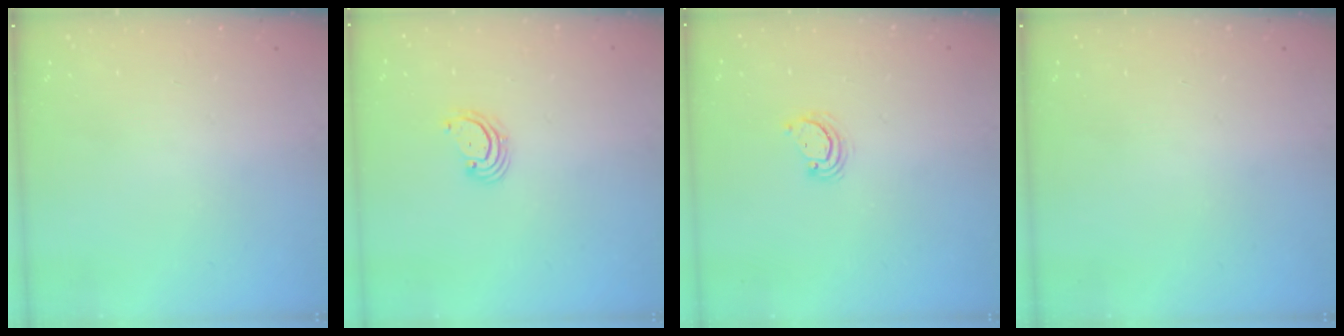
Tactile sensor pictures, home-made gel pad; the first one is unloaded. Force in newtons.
{"total": 2.7, "press": 2.6, "slide": 0.6}
{"total": 4.0, "press": 4.0, "slide": 0.4}
{"total": 0.0}